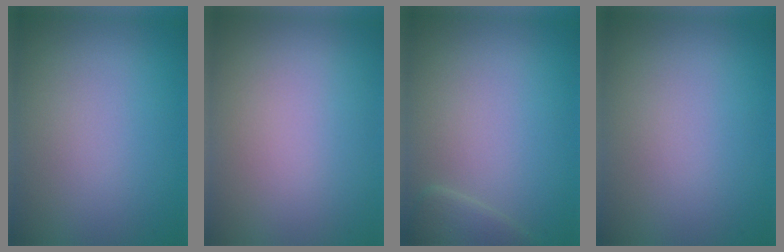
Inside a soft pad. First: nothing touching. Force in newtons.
{"total": 0.0}
{"total": 1.6, "press": 1.6, "slide": 0.1}
{"total": 0.0}